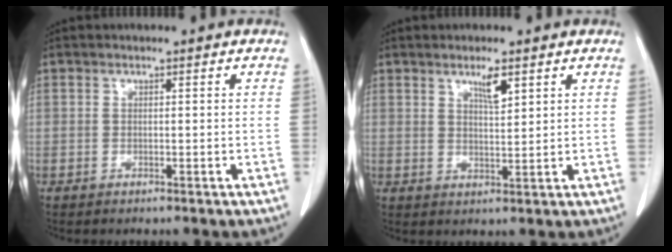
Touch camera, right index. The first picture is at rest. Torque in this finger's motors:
{"motor_torque": [0.26, 0.22, 0.04, 0.04]}